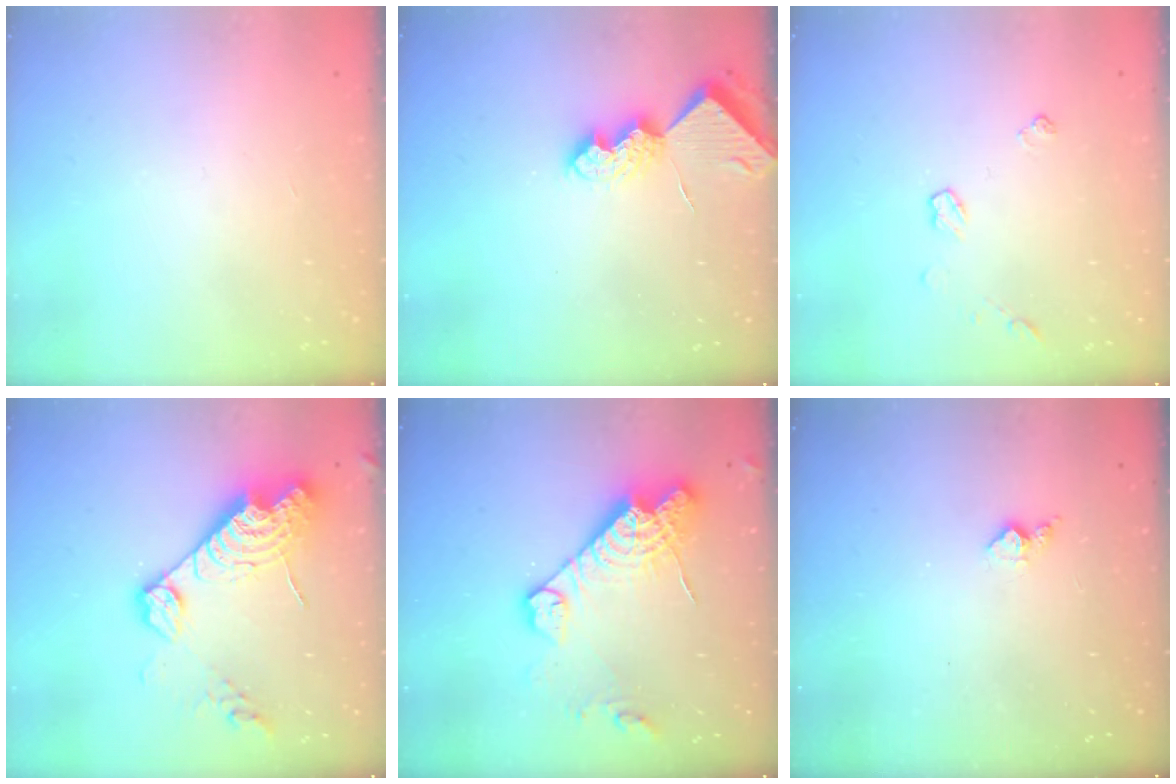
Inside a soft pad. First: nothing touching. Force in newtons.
{"total": 7.4, "press": 7.3, "slide": 0.8}
{"total": 5.2, "press": 5.1, "slide": 0.7}
{"total": 17.0, "press": 16.9, "slide": 2.0}
{"total": 17.7, "press": 17.6, "slide": 1.7}
{"total": 5.2, "press": 5.1, "slide": 0.5}